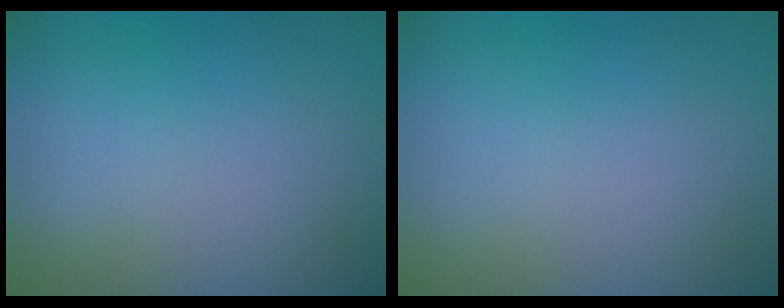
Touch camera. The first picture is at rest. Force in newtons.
{"total": 0.0}